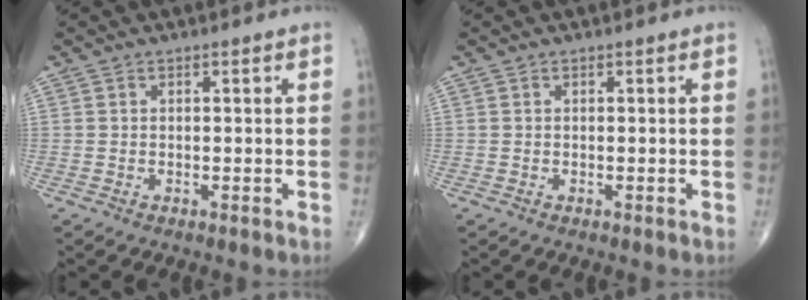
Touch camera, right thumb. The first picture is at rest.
{"total": 0.0}